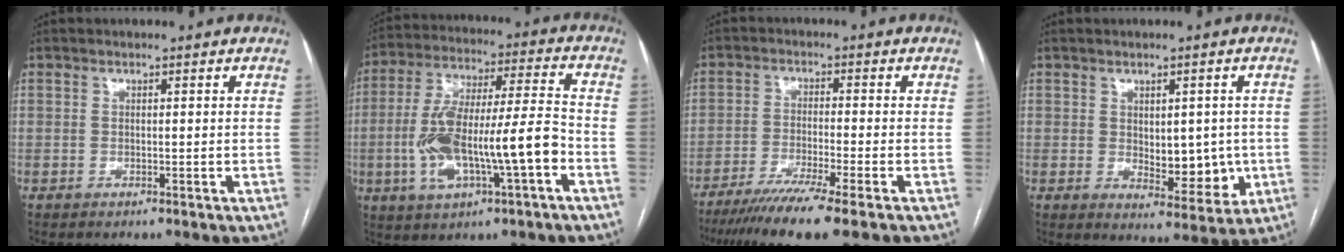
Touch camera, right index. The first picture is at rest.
{"total": 16.1, "force": [-4.4, 2.8, 15.2], "torque": [-0.294, 0.016, -0.069]}
{"total": 10.5, "force": [-8.0, -1.2, 6.7], "torque": [-0.104, -0.031, -0.127]}
{"total": 7.4, "force": [-0.3, 3.6, 6.5], "torque": [-0.081, -0.002, 0.011]}